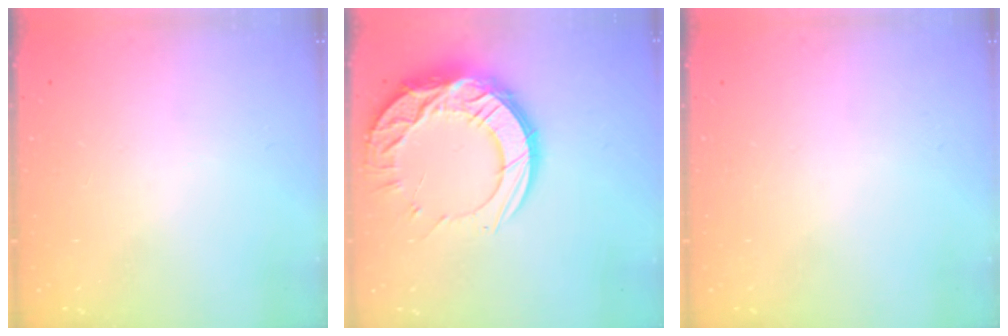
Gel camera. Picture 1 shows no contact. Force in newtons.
{"total": 18.6, "press": 18.6, "slide": 1.4}
{"total": 0.0}